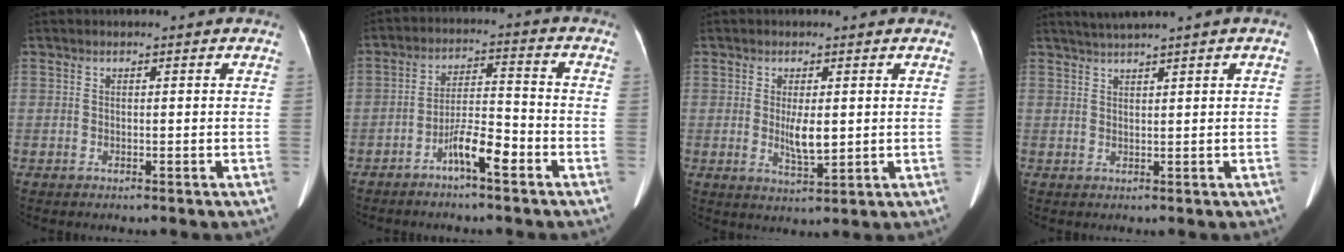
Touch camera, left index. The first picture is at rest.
{"total": 6.1, "force": [-3.8, 0.9, 4.7], "torque": [-0.092, 0.010, -0.068]}
{"total": 4.2, "force": [0.4, 1.2, 4.0], "torque": [-0.075, -0.009, 0.011]}
{"total": 3.2, "force": [2.5, -0.9, 1.9], "torque": [-0.041, 0.012, 0.051]}